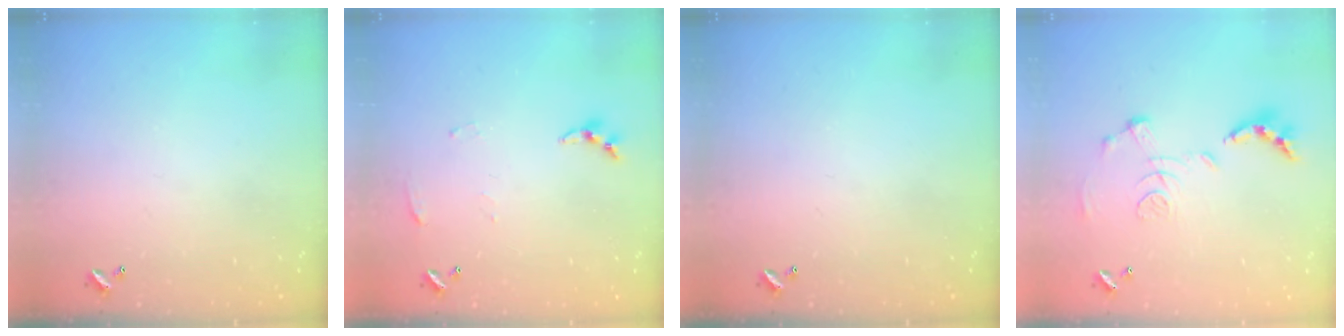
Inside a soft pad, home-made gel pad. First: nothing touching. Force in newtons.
{"total": 4.6, "press": 4.6, "slide": 0.4}
{"total": 0.0}
{"total": 1.2, "press": 0.4, "slide": 1.1}